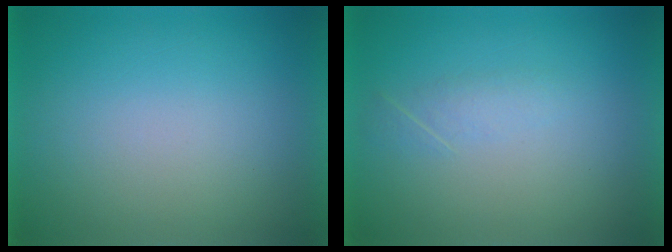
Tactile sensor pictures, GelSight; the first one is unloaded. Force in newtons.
{"total": 1.8}